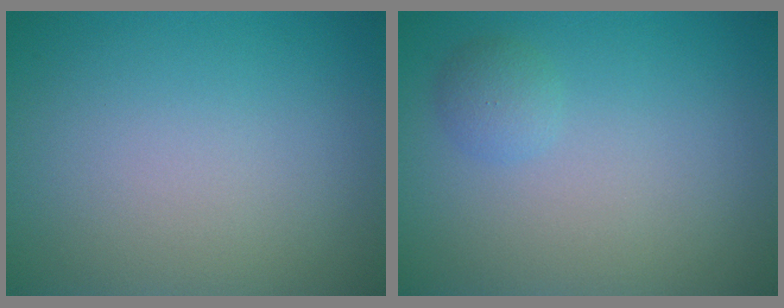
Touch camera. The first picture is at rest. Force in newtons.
{"total": 1.3, "press": 1.3, "slide": 0.1}